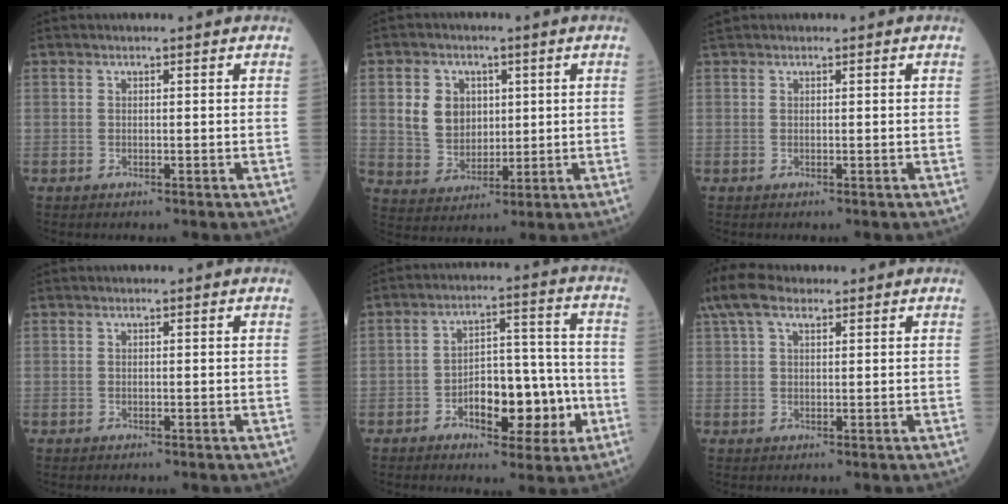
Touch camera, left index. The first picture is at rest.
{"total": 7.3, "force": [1.8, 6.1, 3.6], "torque": [-0.082, 0.011, 0.043]}
{"total": 1.0, "force": [0.9, 0.3, 0.2], "torque": [-0.015, 0.018, 0.021]}
{"total": 0.0}
{"total": 10.8, "force": [-4.3, 4.7, 8.8], "torque": [-0.136, 0.029, -0.061]}
{"total": 7.7, "force": [5.1, 3.2, 4.8], "torque": [-0.112, 0.036, 0.101]}